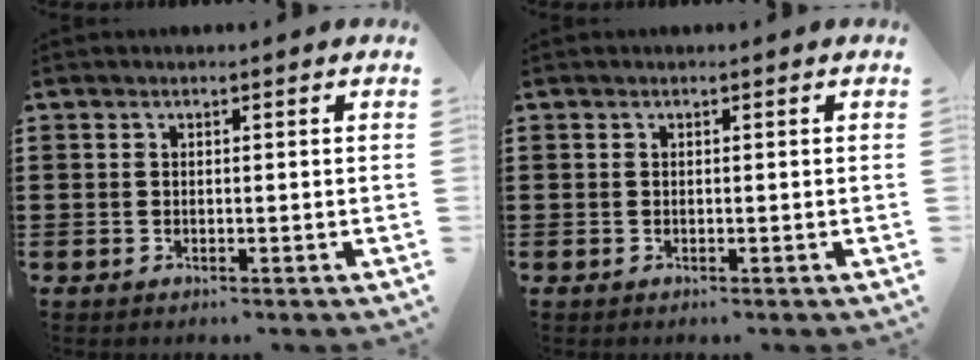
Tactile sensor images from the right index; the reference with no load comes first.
{"total": 0.0}